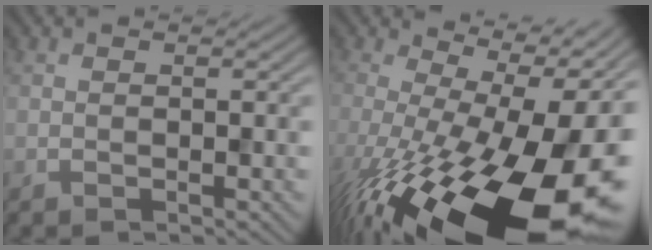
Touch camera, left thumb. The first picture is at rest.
{"total": 20.7, "force": [-6.5, 8.0, 18.0], "torque": [-0.278, -0.043, -0.086]}